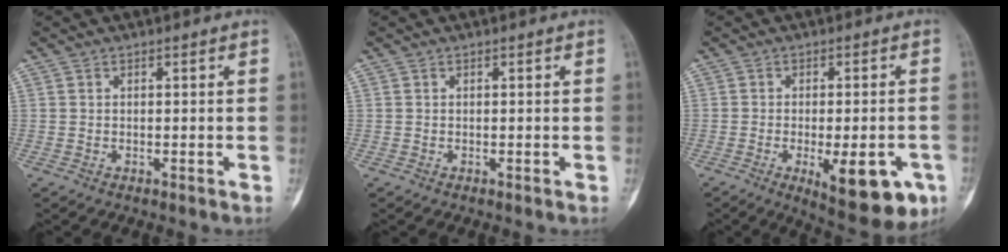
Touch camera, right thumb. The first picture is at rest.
{"total": 0.0}
{"total": 13.8, "force": [-5.3, 5.0, 11.7], "torque": [-0.128, 0.004, -0.057]}